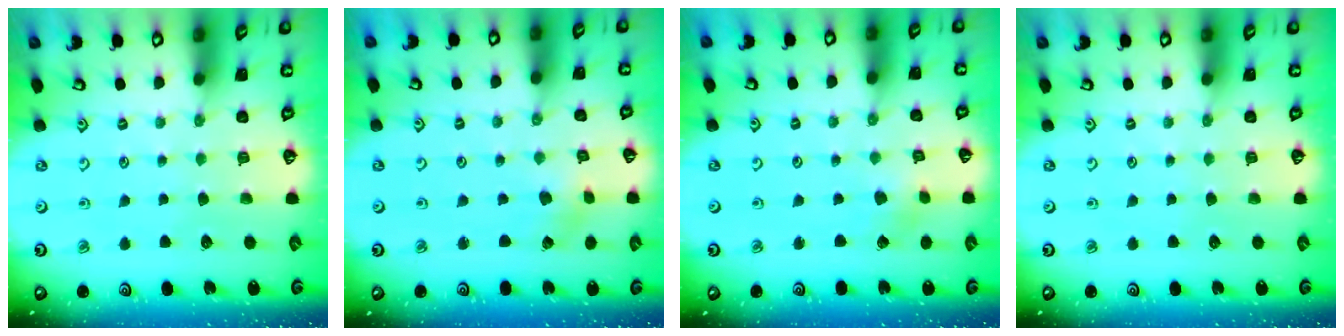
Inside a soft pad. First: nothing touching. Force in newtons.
{"total": 1.8, "press": 1.7, "slide": 0.3}
{"total": 2.4, "press": 2.4, "slide": 0.2}
{"total": 0.0}